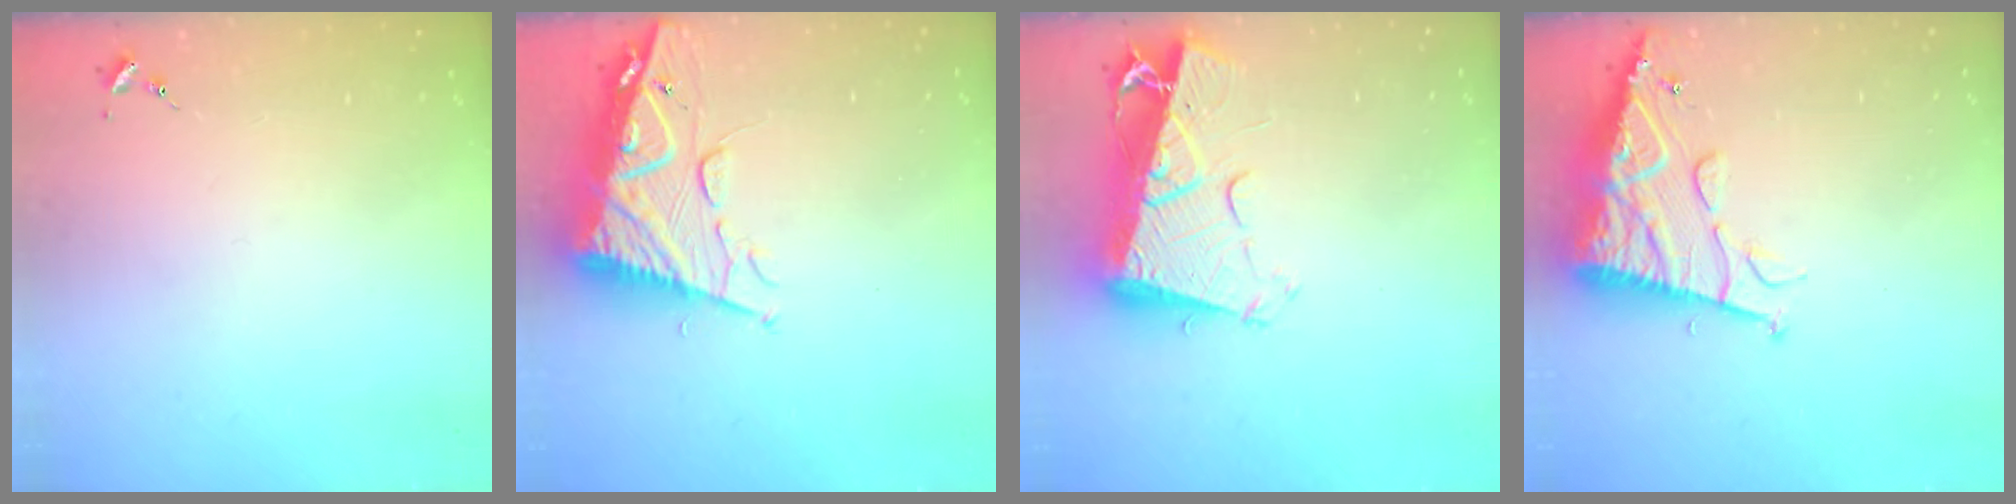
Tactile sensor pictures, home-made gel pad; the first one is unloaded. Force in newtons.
{"total": 13.5, "press": 13.5, "slide": 1.3}
{"total": 14.0, "press": 13.9, "slide": 1.6}
{"total": 14.9, "press": 14.8, "slide": 1.5}